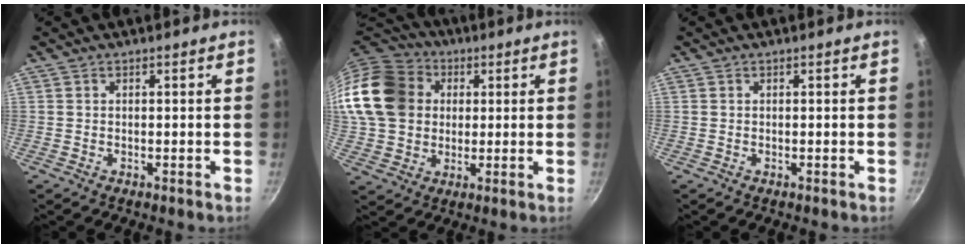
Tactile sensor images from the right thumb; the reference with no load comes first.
{"total": 20.5, "force": [3.7, 17.0, 10.8], "torque": [-0.206, 0.031, 0.067]}
{"total": 0.0}